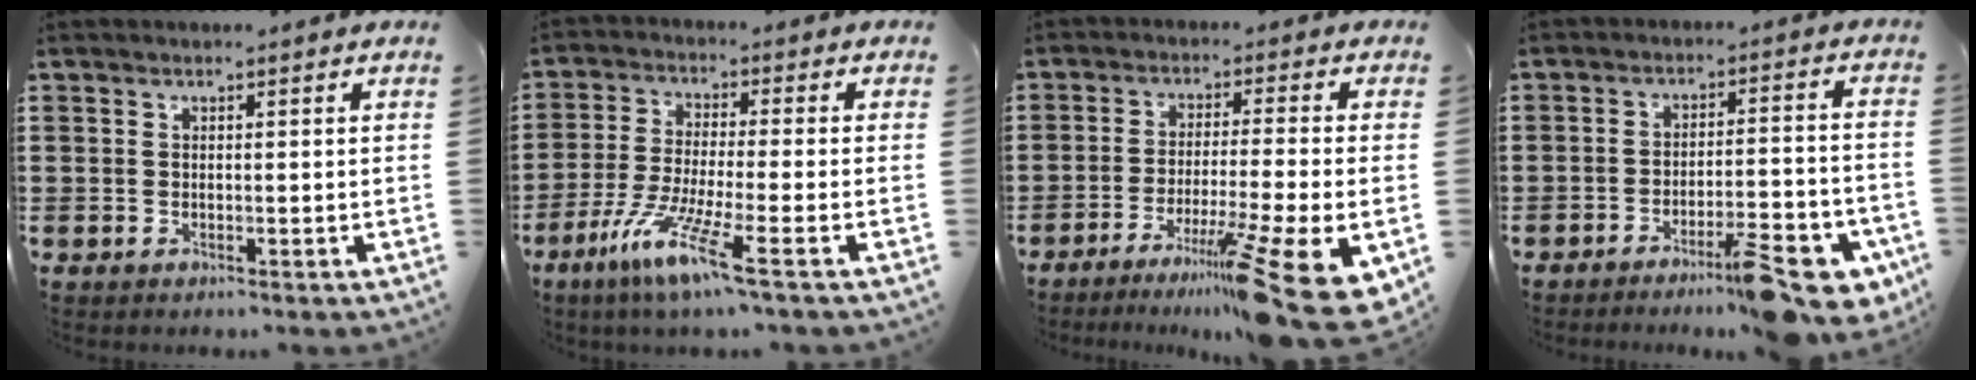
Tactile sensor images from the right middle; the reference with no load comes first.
{"total": 8.3, "force": [-5.2, 0.1, 6.6], "torque": [-0.146, -0.017, -0.103]}
{"total": 10.7, "force": [-6.9, 0.0, 8.1], "torque": [-0.128, -0.007, -0.125]}
{"total": 8.9, "force": [-6.4, 1.7, 6.0], "torque": [-0.090, 0.009, -0.112]}